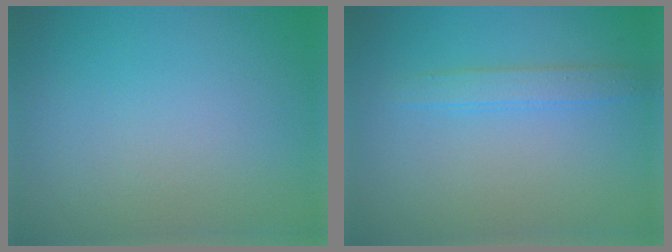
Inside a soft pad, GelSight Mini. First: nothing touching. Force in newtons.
{"total": 1.8, "press": 1.8, "slide": 0.1}